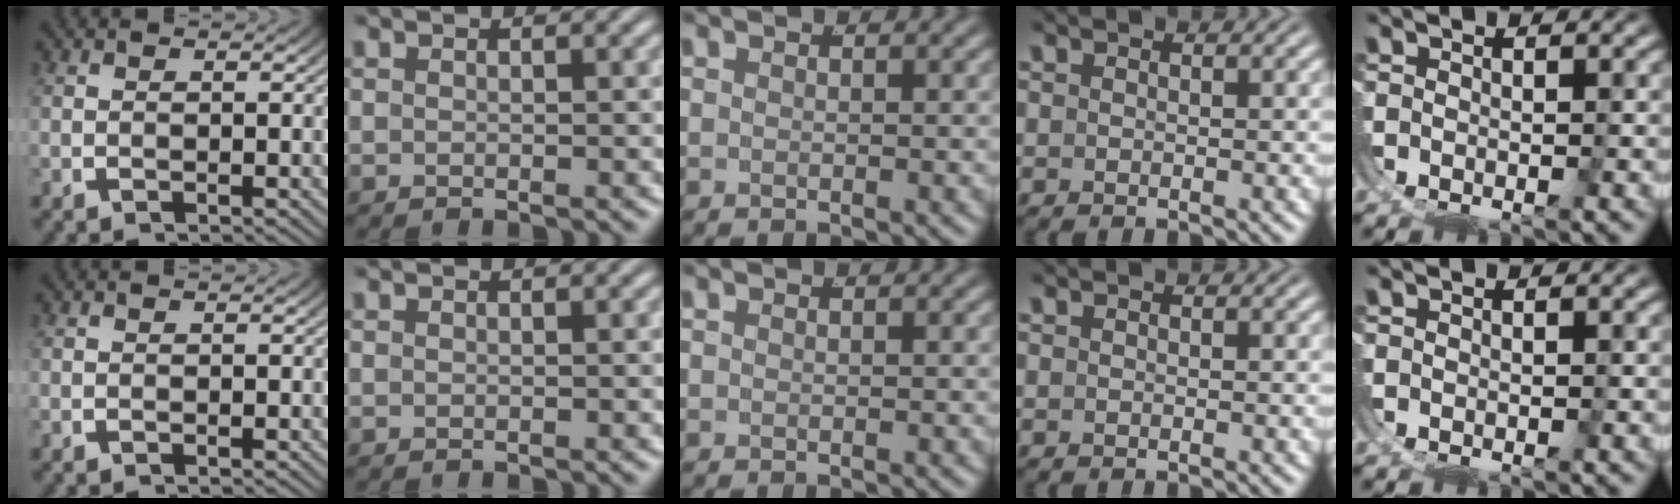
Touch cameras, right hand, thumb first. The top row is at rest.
{}